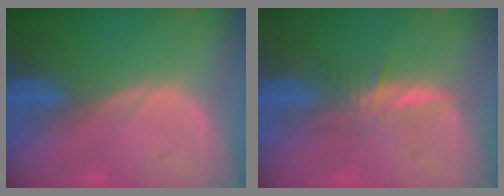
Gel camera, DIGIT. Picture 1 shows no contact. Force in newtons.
{"total": 3.4, "press": 3.4, "slide": 0.2}